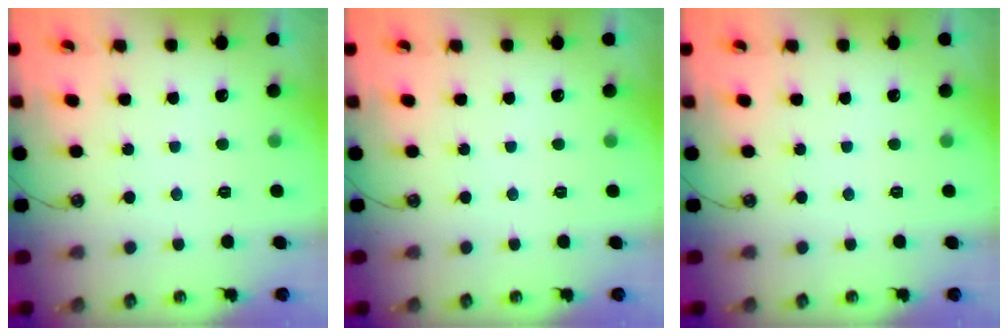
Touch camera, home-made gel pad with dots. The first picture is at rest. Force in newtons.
{"total": 0.0}
{"total": 0.0}